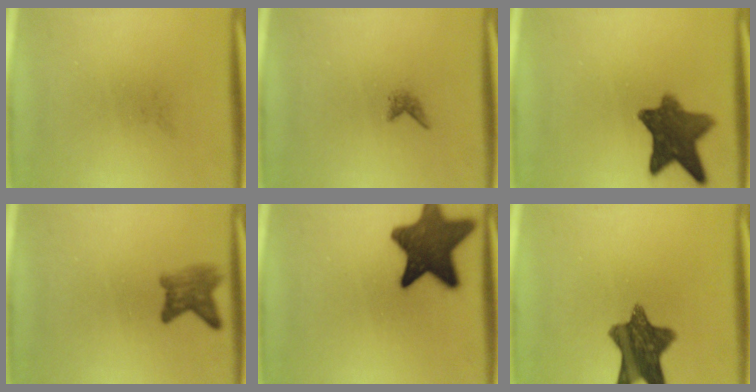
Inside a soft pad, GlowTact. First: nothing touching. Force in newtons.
{"total": 0.8}
{"total": 9.8}
{"total": 3.5}
{"total": 13.6}
{"total": 10.7}